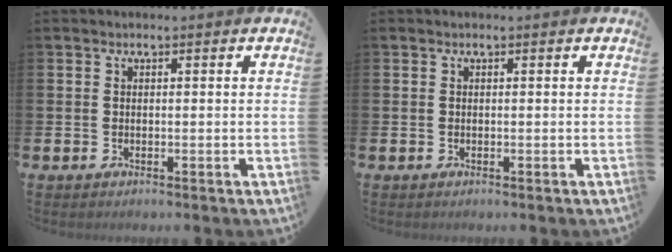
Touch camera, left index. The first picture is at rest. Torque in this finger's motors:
{"motor_torque": [-0.02, -0.02, 0.05, 0.00]}